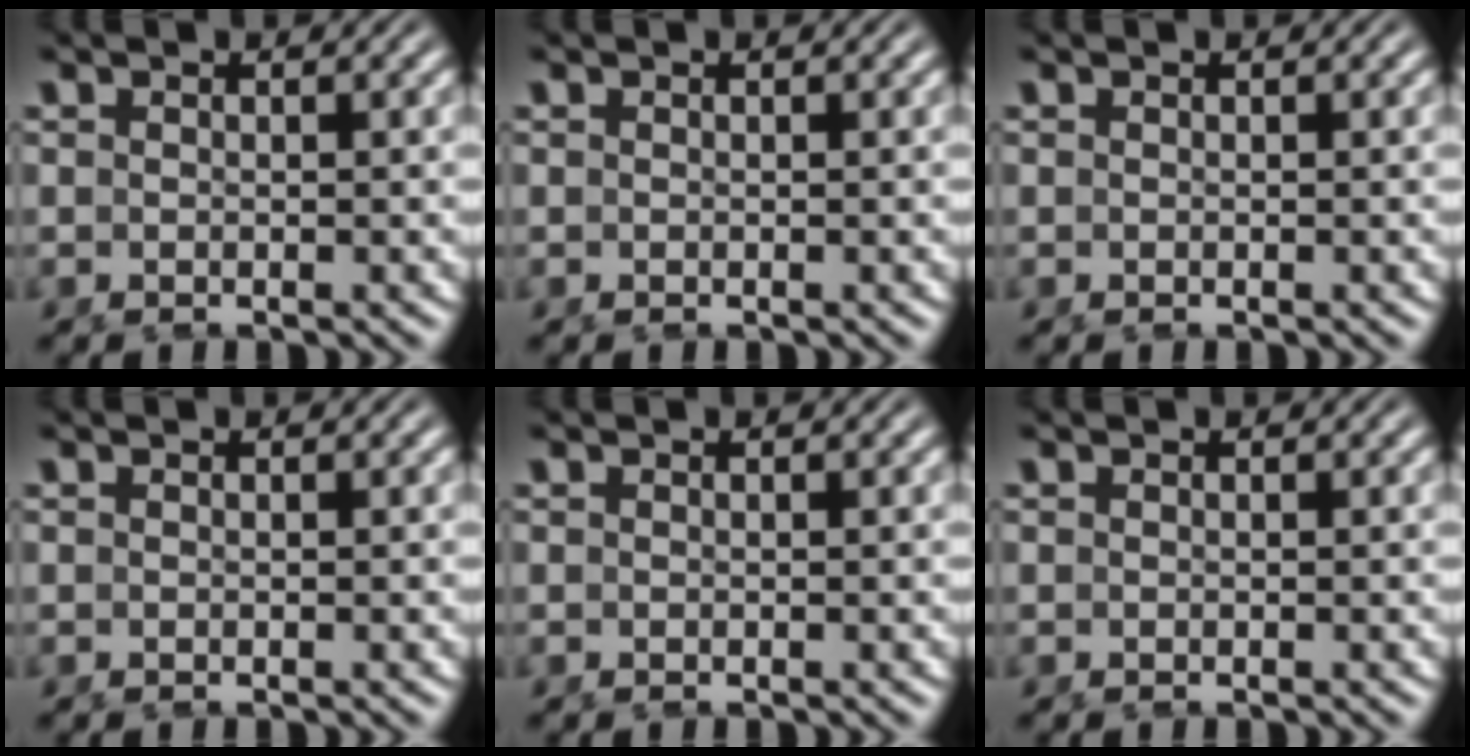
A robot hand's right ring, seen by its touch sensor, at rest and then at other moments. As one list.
[{"total": 0.0}, {"total": 0.0}, {"total": 0.0}, {"total": 0.0}, {"total": 0.0}]